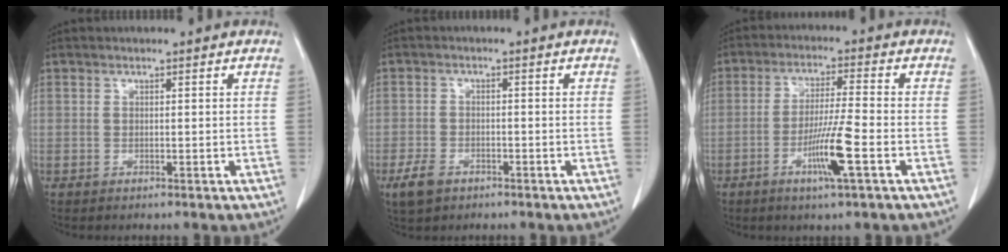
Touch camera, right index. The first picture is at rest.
{"total": 3.5, "force": [-2.0, 2.3, 1.7], "torque": [-0.037, -0.001, -0.028]}
{"total": 7.9, "force": [-3.1, -0.5, 7.2], "torque": [-0.136, -0.012, -0.059]}